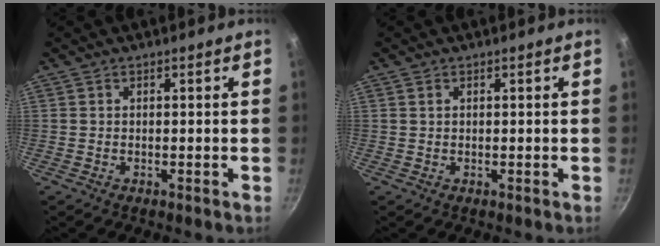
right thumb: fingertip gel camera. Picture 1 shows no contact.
{"total": 0.7, "force": [0.4, 0.4, 0.4], "torque": [-0.007, 0.001, 0.009]}